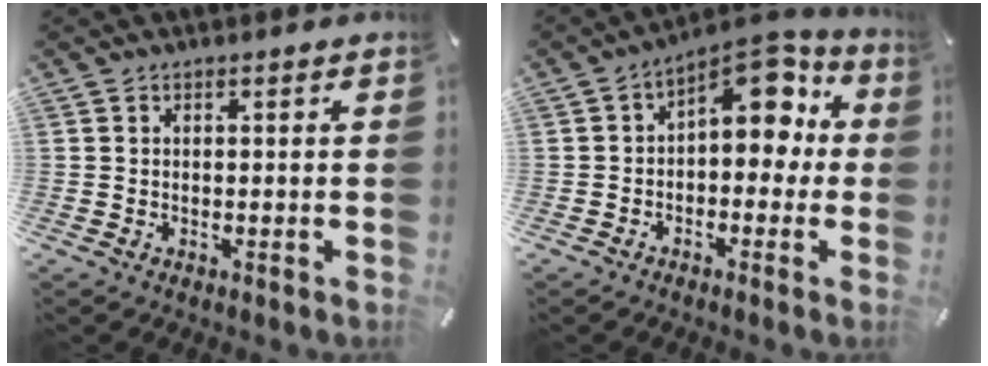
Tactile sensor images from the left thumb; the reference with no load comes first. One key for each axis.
{"total": 10.5, "fx": 4.7, "fy": 6.1, "fz": 7.2, "tx": -0.087, "ty": -0.046, "tz": 0.078}